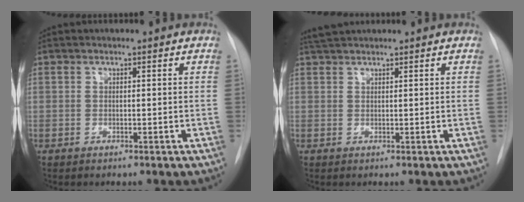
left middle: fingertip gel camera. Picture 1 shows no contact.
{"total": 2.9, "force": [2.7, 0.2, 0.9], "torque": [-0.020, 0.022, 0.052]}